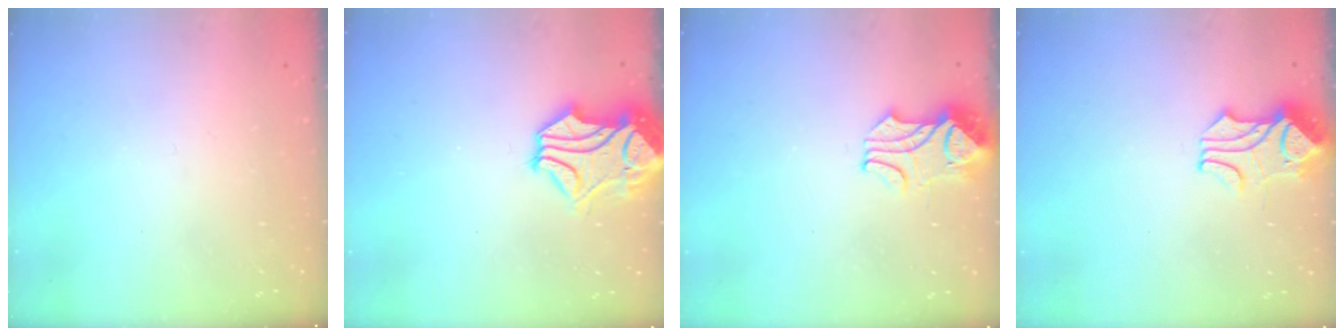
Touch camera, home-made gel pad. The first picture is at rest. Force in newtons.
{"total": 3.1, "press": 2.7, "slide": 1.6}
{"total": 2.2, "press": 2.1, "slide": 0.7}
{"total": 1.8, "press": 1.3, "slide": 1.1}